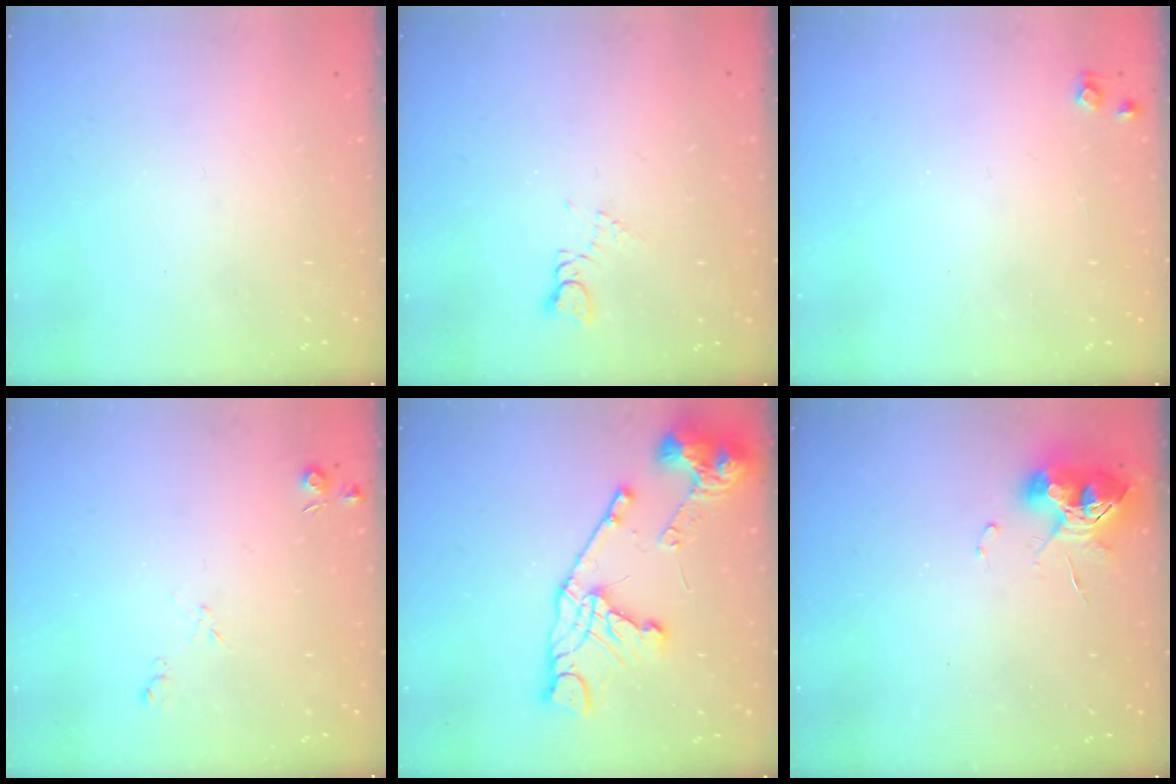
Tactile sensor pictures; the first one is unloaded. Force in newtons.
{"total": 1.9, "press": 1.8, "slide": 0.3}
{"total": 4.7, "press": 4.7, "slide": 0.7}
{"total": 5.4, "press": 5.4, "slide": 0.8}
{"total": 17.9, "press": 17.8, "slide": 2.1}
{"total": 9.9, "press": 9.9, "slide": 0.8}